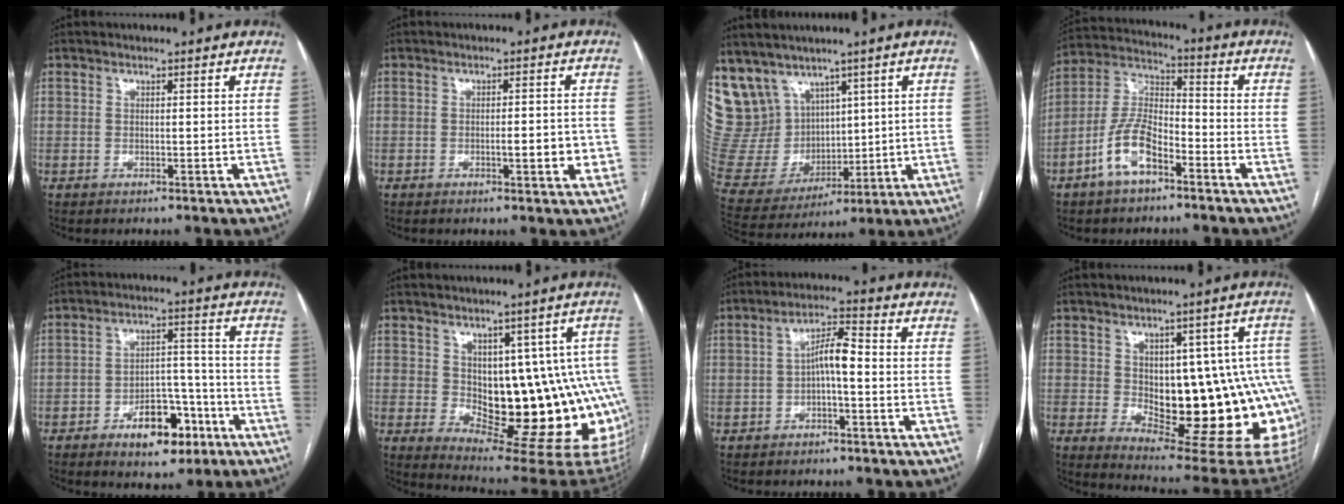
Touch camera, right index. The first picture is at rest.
{"total": 4.2, "force": [-1.0, 1.0, 4.0], "torque": [-0.055, 0.000, -0.011]}
{"total": 17.0, "force": [10.4, 12.5, 4.8], "torque": [-0.138, 0.059, 0.236]}
{"total": 10.3, "force": [-5.4, 4.4, 7.5], "torque": [-0.167, 0.018, -0.102]}
{"total": 9.7, "force": [-5.2, 4.8, 6.6], "torque": [-0.092, 0.023, -0.075]}
{"total": 17.1, "force": [-0.6, 8.2, 14.9], "torque": [-0.133, 0.017, 0.014]}
{"total": 5.1, "force": [-0.6, 1.2, 4.9], "torque": [-0.087, 0.021, -0.012]}
{"total": 21.4, "force": [-1.4, 8.4, 19.6], "torque": [-0.171, 0.018, 0.011]}